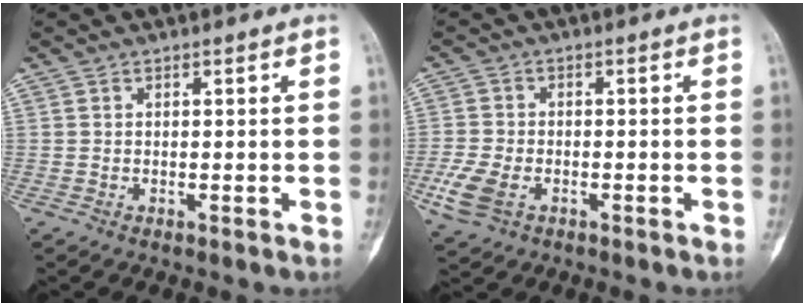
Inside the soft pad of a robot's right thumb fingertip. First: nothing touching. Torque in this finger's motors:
{"motor_torque": [0.18, -0.05, 0.62, -0.29, 0.21]}